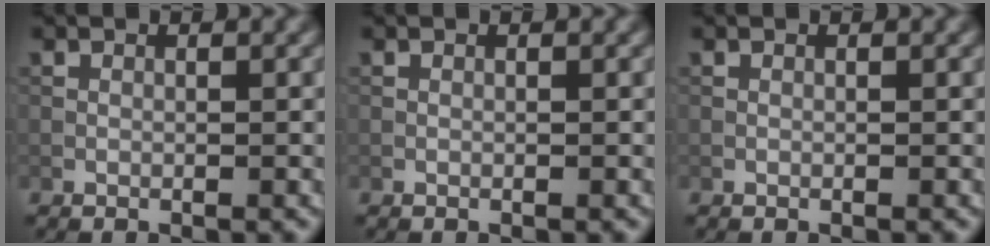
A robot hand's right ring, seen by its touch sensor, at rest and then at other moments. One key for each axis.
{"total": 0.0}
{"total": 0.0}